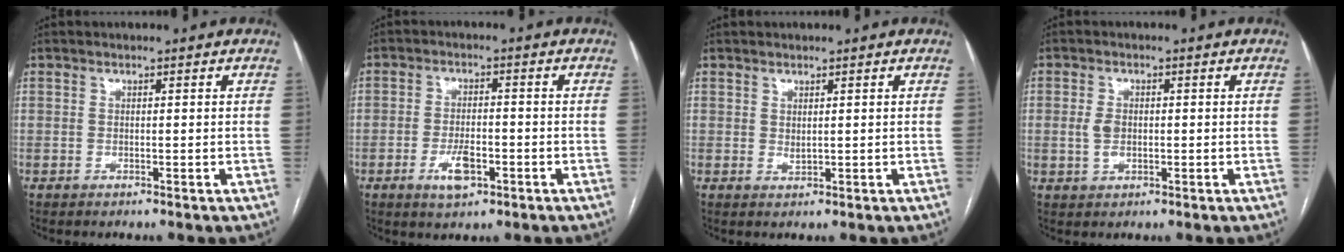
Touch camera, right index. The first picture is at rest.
{"total": 5.0, "force": [-2.3, 2.0, 4.0], "torque": [-0.079, -0.002, -0.035]}
{"total": 0.8, "force": [0.4, 0.3, 0.6], "torque": [-0.010, -0.005, 0.010]}
{"total": 2.8, "force": [-0.1, 1.8, 2.2], "torque": [-0.046, 0.002, -0.001]}